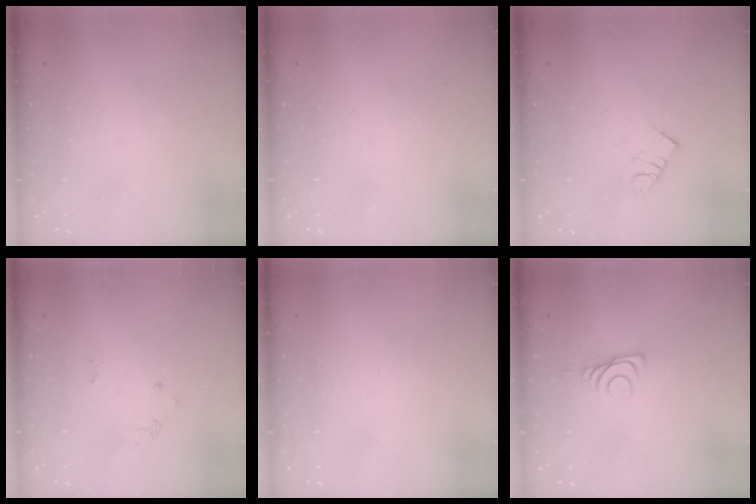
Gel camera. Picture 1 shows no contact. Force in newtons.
{"total": 2.5, "press": 2.4, "slide": 0.4}
{"total": 4.0, "press": 4.0, "slide": 0.4}
{"total": 2.6, "press": 2.6, "slide": 0.4}
{"total": 0.0}
{"total": 6.6, "press": 6.6, "slide": 0.9}